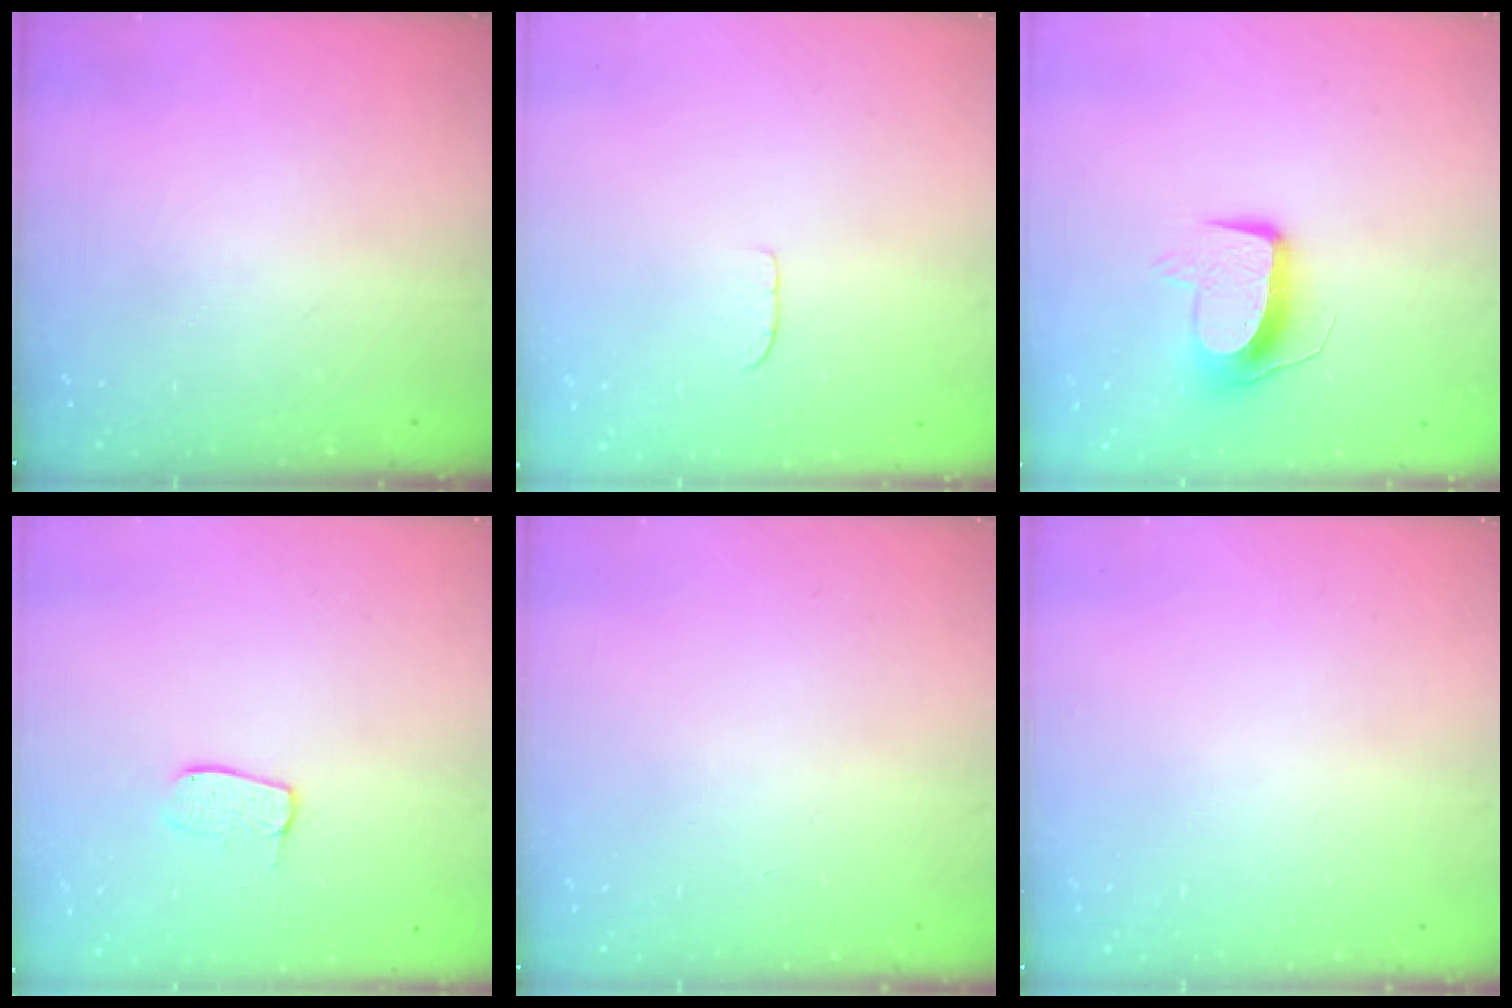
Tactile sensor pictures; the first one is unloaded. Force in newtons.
{"total": 3.1, "press": 3.1, "slide": 0.2}
{"total": 10.4, "press": 10.3, "slide": 0.8}
{"total": 6.9, "press": 6.9, "slide": 0.4}
{"total": 0.0}
{"total": 0.0}